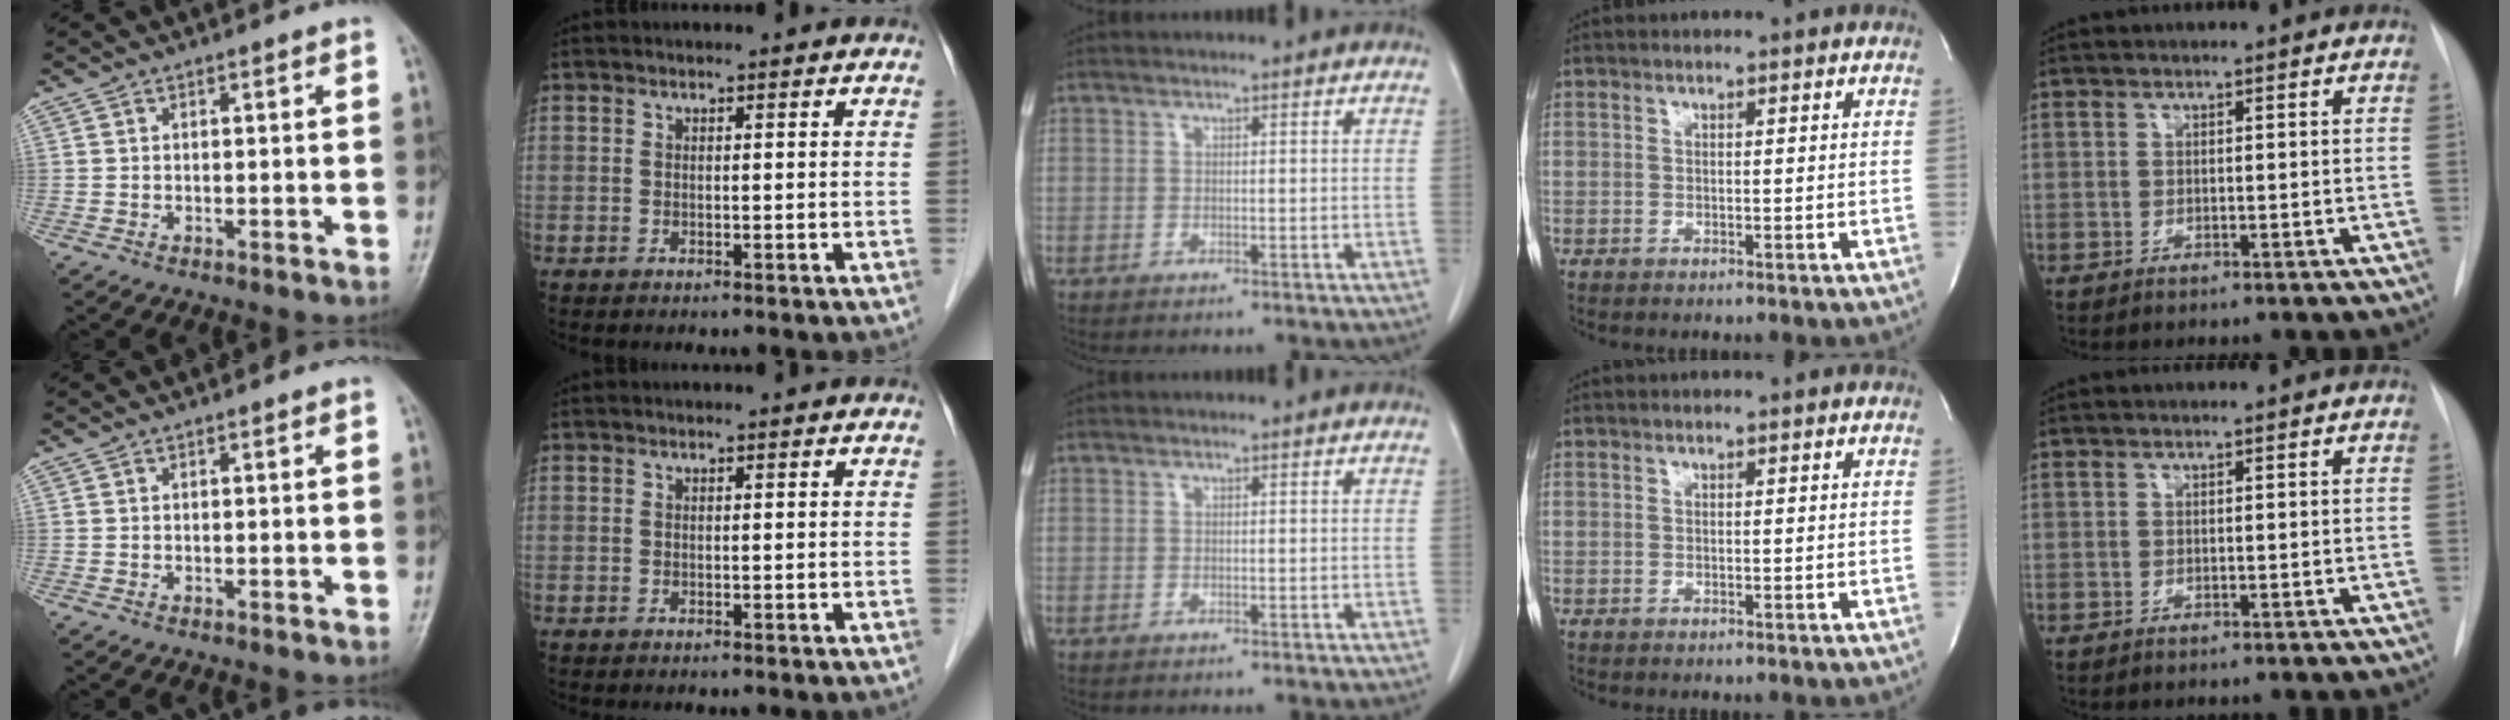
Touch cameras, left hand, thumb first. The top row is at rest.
{}